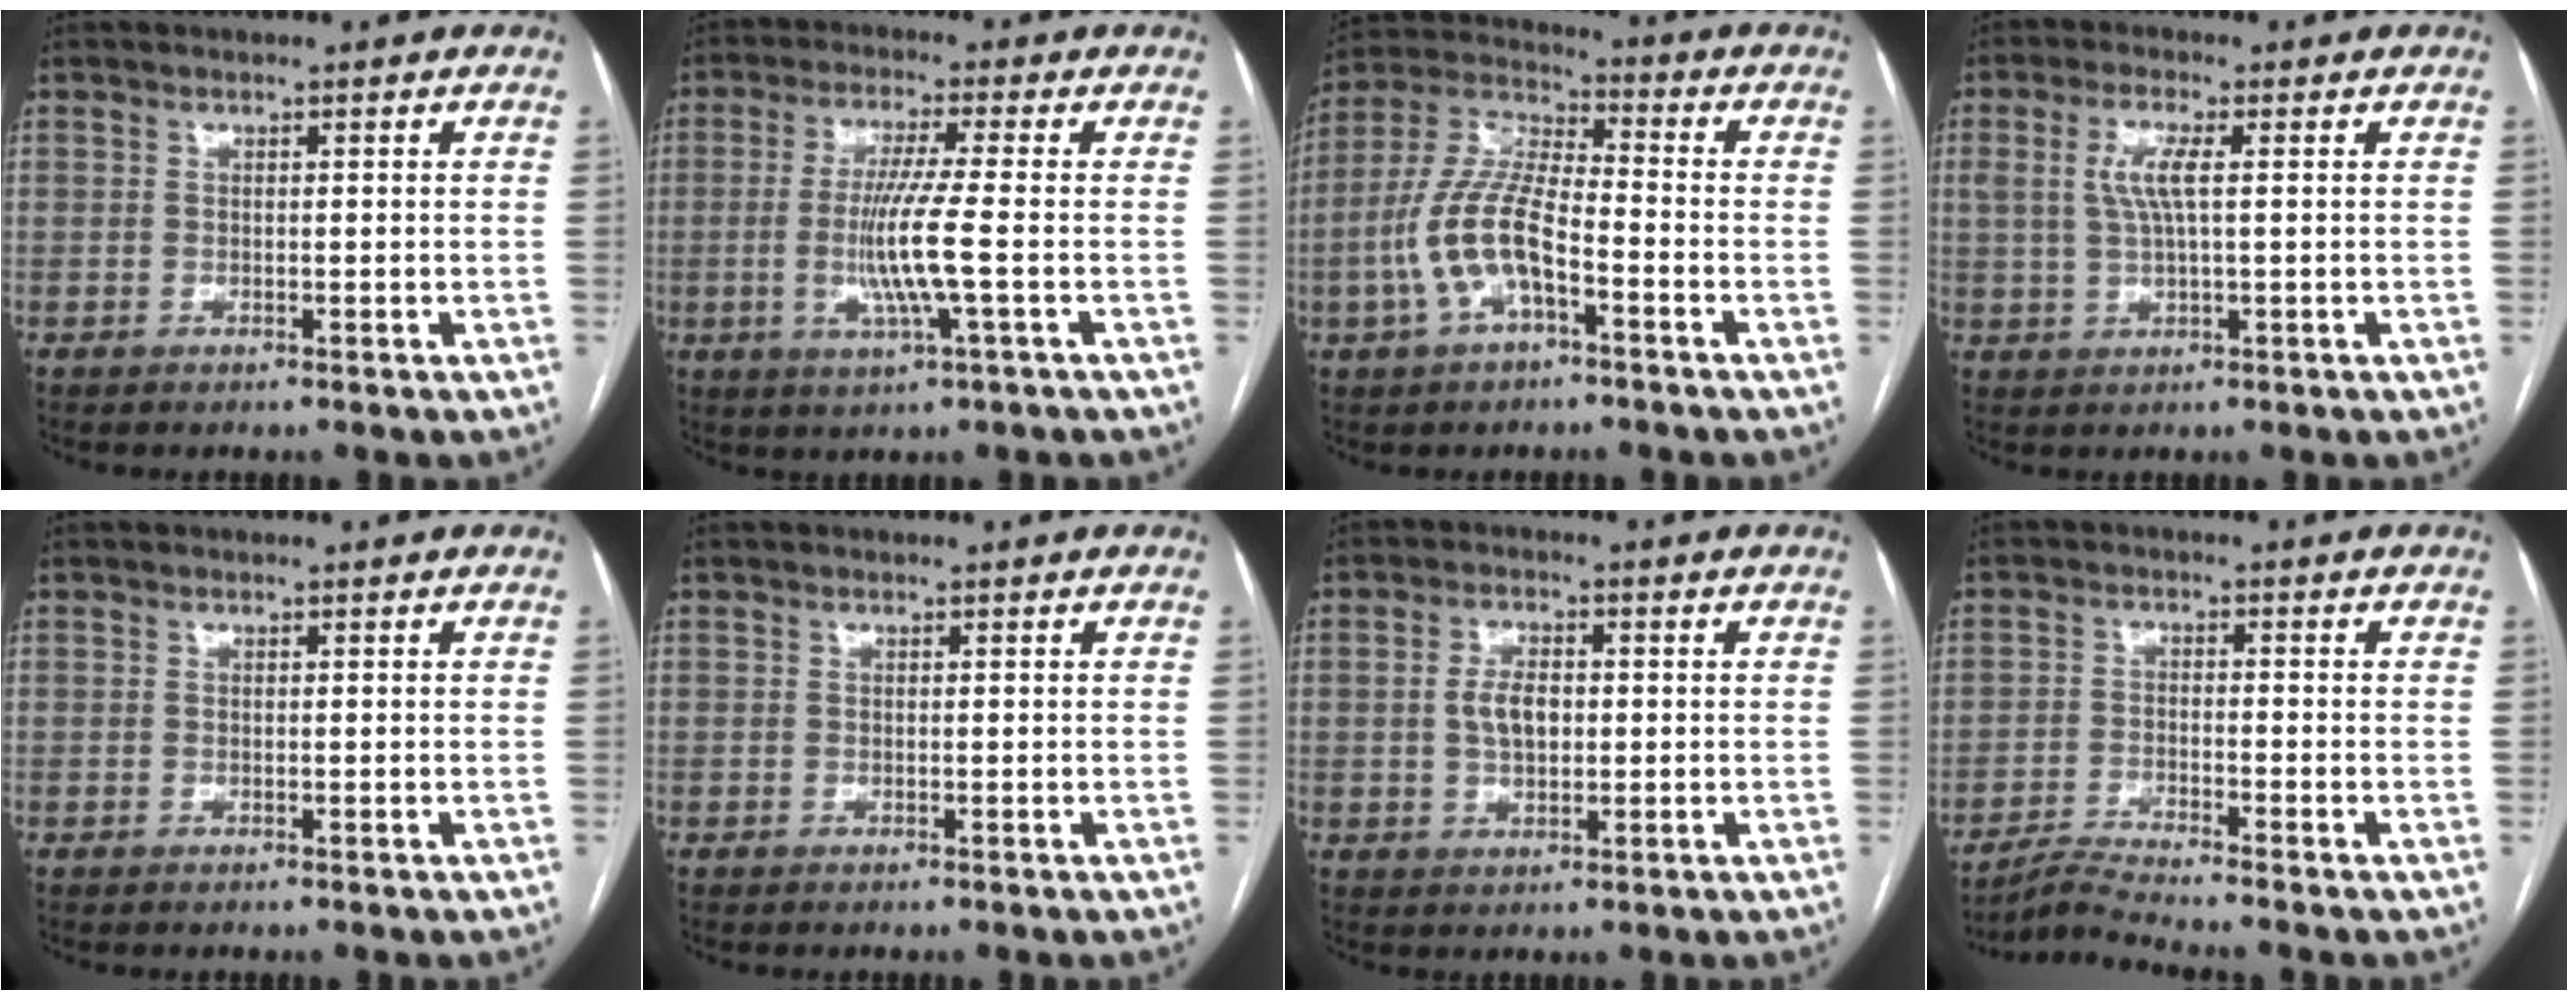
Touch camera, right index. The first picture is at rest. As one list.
[{"total": 8.2, "force": [-1.5, -0.7, 8.1], "torque": [-0.163, -0.011, -0.029]}, {"total": 11.5, "force": [-3.9, 3.9, 10.1], "torque": [-0.226, 0.015, -0.074]}, {"total": 4.8, "force": [1.0, 0.9, 4.6], "torque": [-0.103, 0.005, 0.022]}, {"total": 0.0}, {"total": 0.0}, {"total": 4.6, "force": [0.1, 2.5, 3.8], "torque": [-0.076, 0.008, 0.005]}, {"total": 5.1, "force": [-4.6, -2.1, 0.8], "torque": [-0.023, -0.020, -0.089]}]